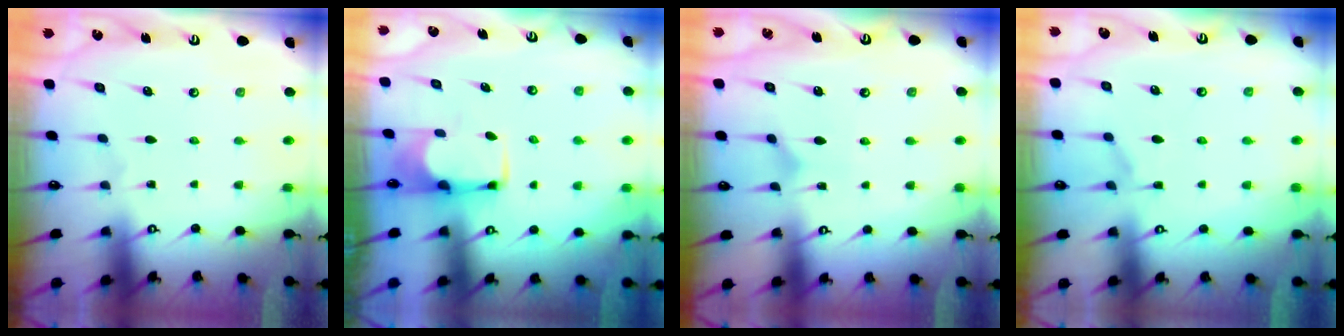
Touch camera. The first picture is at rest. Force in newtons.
{"total": 1.7, "press": 1.6, "slide": 0.6}
{"total": 3.9, "press": 3.9, "slide": 0.6}
{"total": 1.4, "press": 0.1, "slide": 1.4}